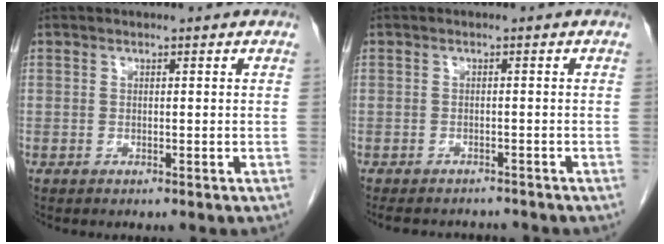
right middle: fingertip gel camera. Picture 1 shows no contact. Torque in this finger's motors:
{"motor_torque": [0.02, -0.02, 0.00, -0.01]}